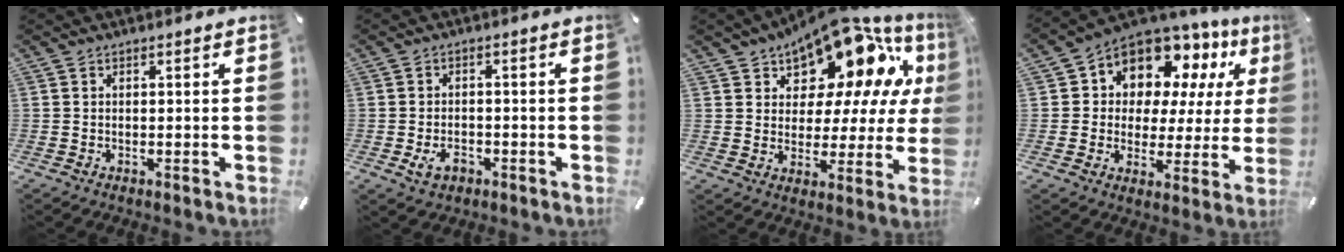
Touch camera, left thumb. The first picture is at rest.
{"total": 4.5, "force": [-2.0, 3.1, 2.6], "torque": [-0.046, 0.003, -0.038]}
{"total": 15.5, "force": [11.8, 7.4, 6.9], "torque": [-0.118, -0.099, 0.202]}
{"total": 11.2, "force": [7.6, 7.5, 3.5], "torque": [-0.070, -0.063, 0.140]}